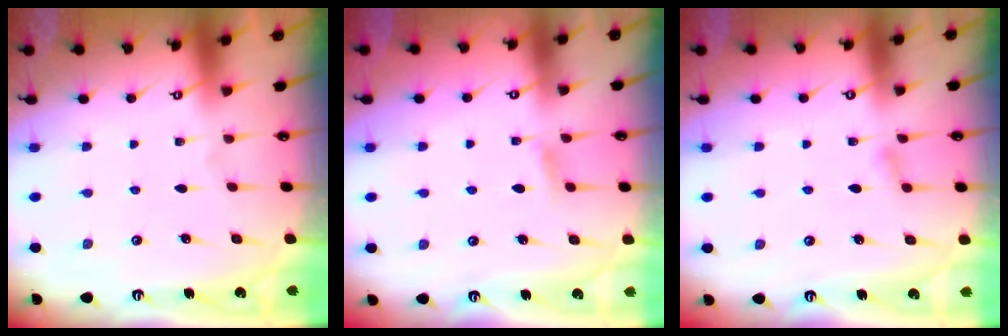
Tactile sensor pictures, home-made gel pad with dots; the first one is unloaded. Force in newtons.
{"total": 4.9, "press": 4.8, "slide": 0.6}
{"total": 4.5, "press": 4.5, "slide": 0.5}